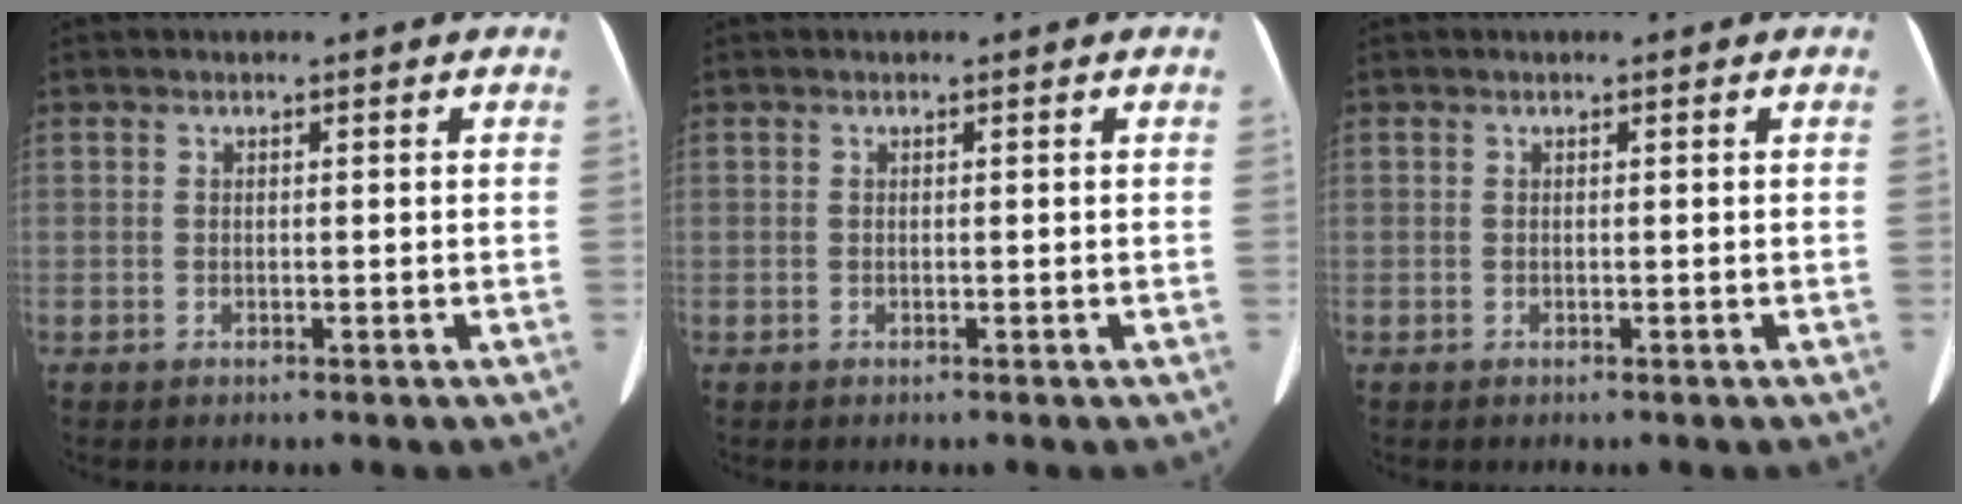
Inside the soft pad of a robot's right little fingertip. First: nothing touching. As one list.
[{"total": 0.0}, {"total": 0.0}]